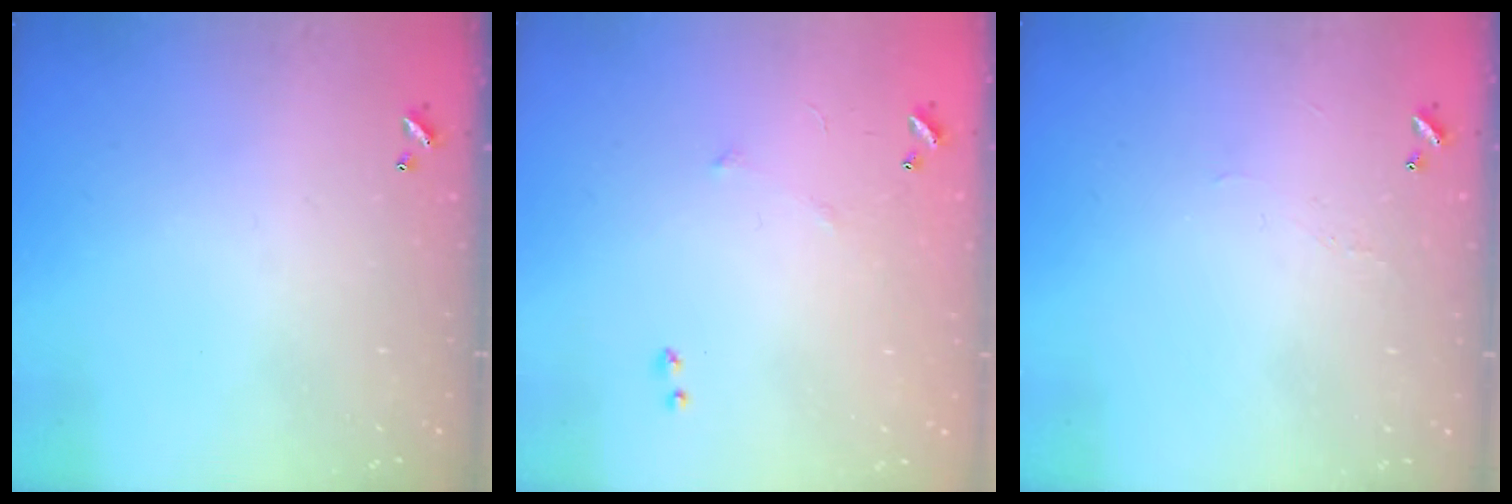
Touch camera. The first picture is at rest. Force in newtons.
{"total": 5.2, "press": 5.1, "slide": 0.9}
{"total": 0.9, "press": 0.7, "slide": 0.6}